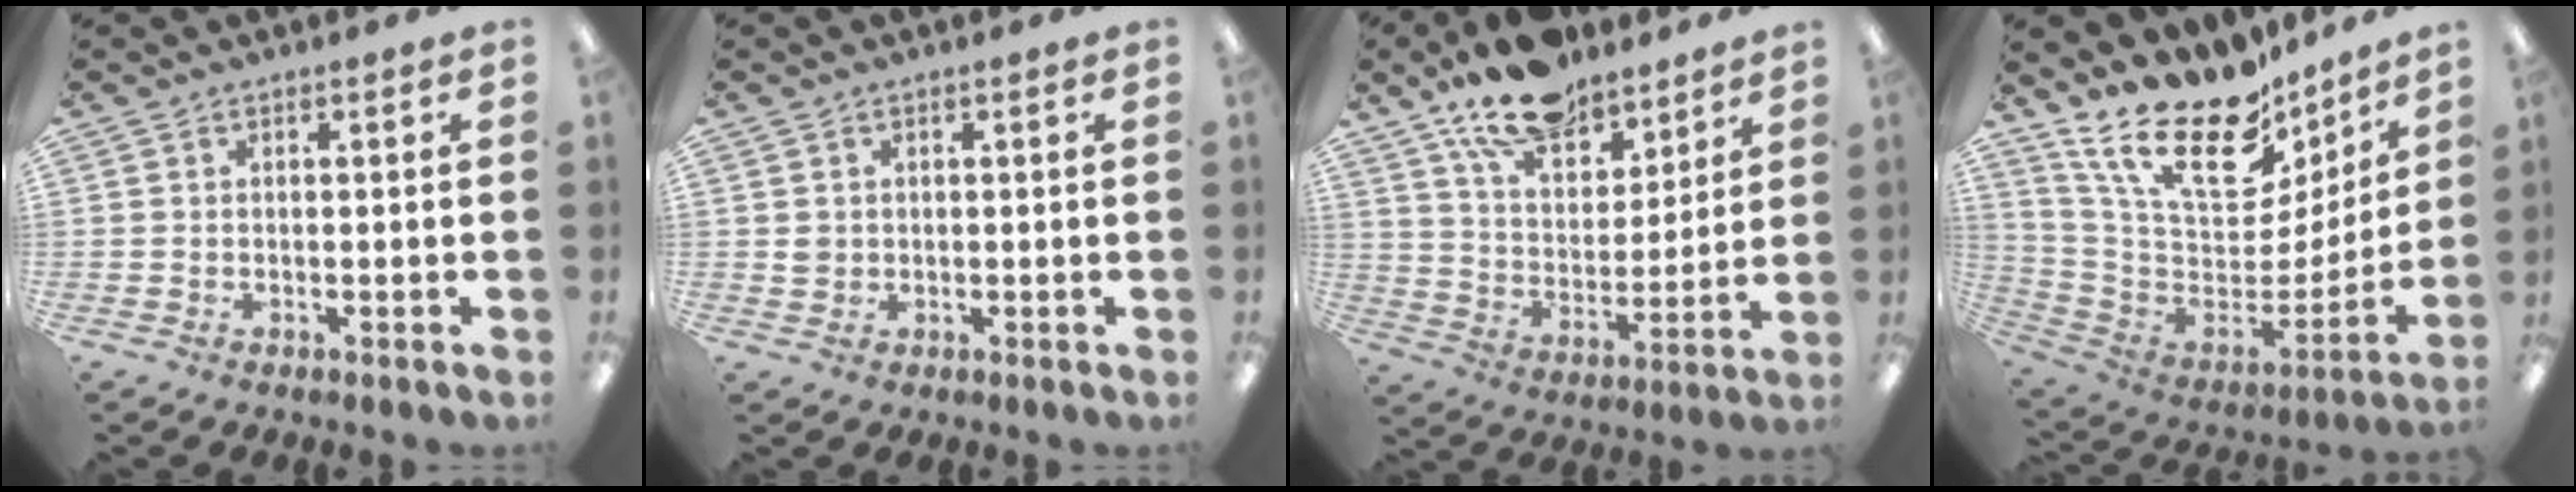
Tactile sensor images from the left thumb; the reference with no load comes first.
{"total": 1.6, "force": [0.6, 1.4, 0.5], "torque": [-0.011, 0.004, 0.010]}
{"total": 15.2, "force": [12.2, 6.7, 6.2], "torque": [-0.107, -0.070, 0.223]}
{"total": 24.3, "force": [17.7, 10.5, 13.0], "torque": [-0.229, -0.127, 0.310]}